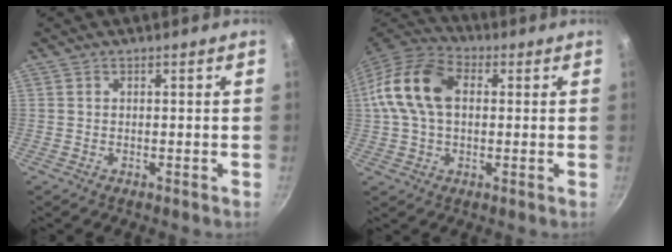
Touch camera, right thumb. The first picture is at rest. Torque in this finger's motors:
{"motor_torque": [1.69, 1.99, 0.55, -0.45, 0.29]}